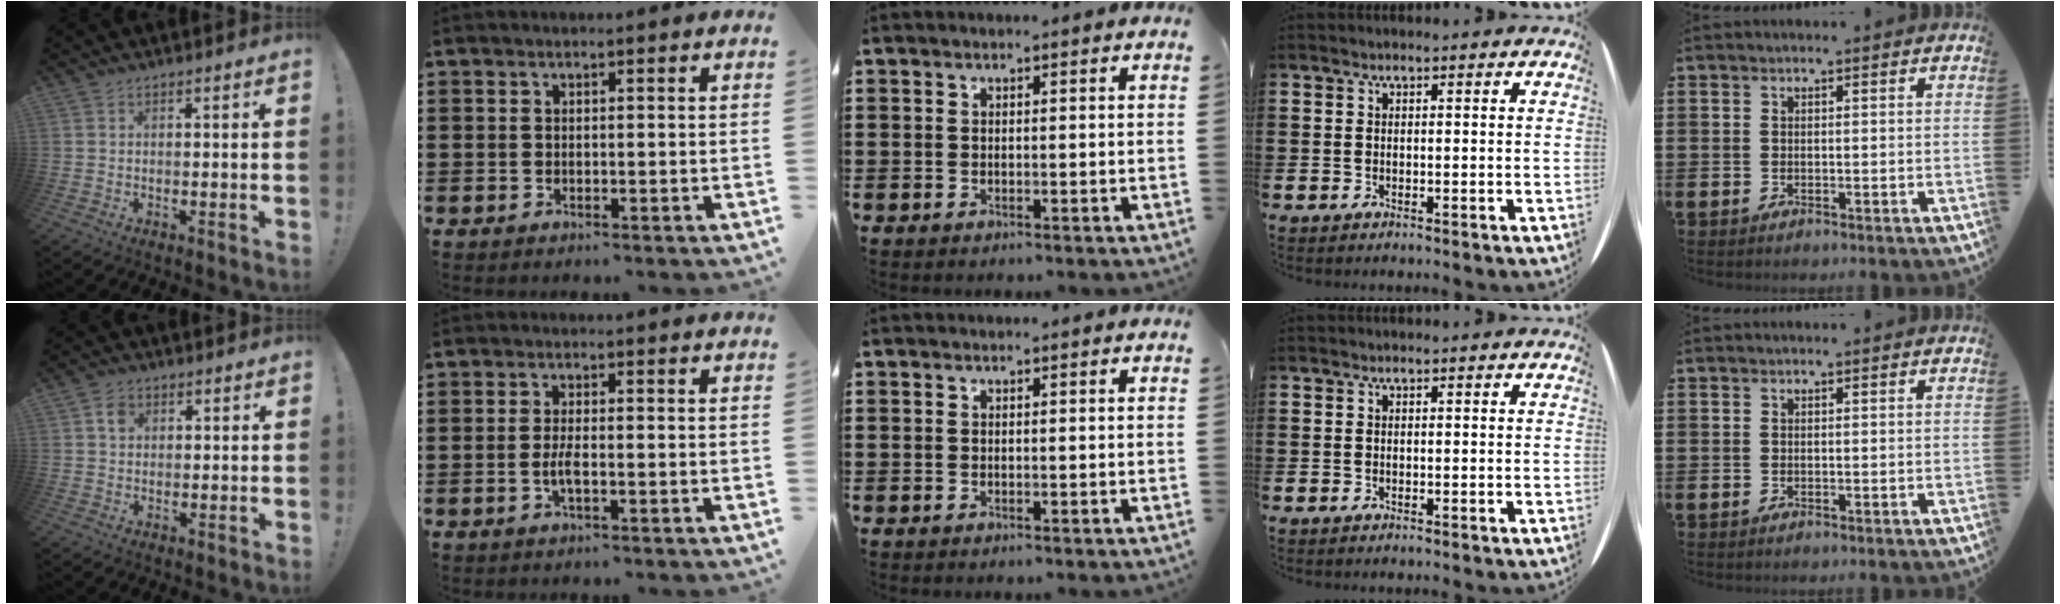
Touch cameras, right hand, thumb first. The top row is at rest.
{"thumb": {"total": 3.5, "force": [1.2, 2.9, 1.6], "torque": [-0.021, 0.002, 0.020]}, "index": {"total": 2.5, "force": [-0.8, 0.5, 2.3], "torque": [-0.055, -0.004, -0.020]}}